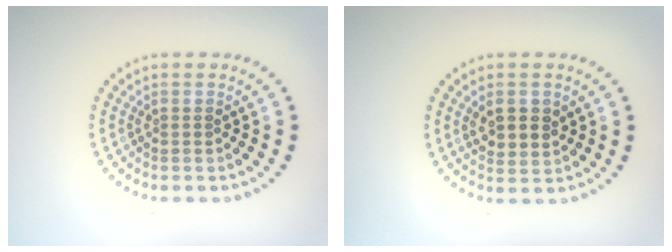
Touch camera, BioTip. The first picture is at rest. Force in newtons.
{"total": 2.7, "press": 2.6, "slide": 0.7}